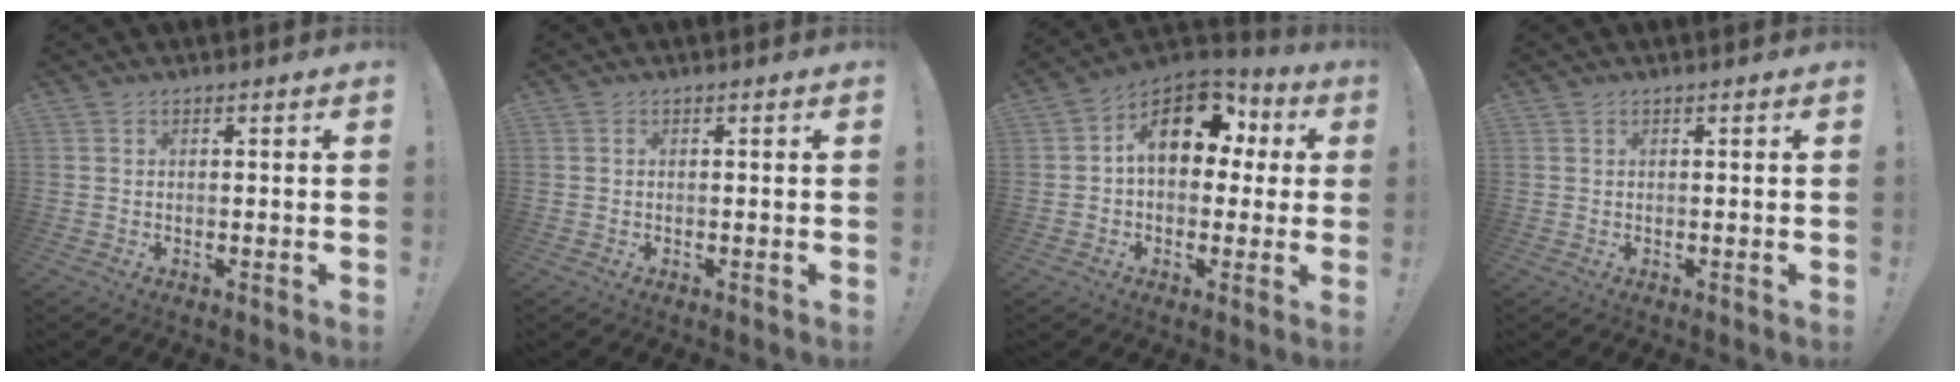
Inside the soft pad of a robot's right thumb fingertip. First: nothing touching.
{"total": 0.0}
{"total": 16.1, "force": [4.9, 10.9, 10.8], "torque": [-0.147, -0.006, 0.093]}
{"total": 0.0}